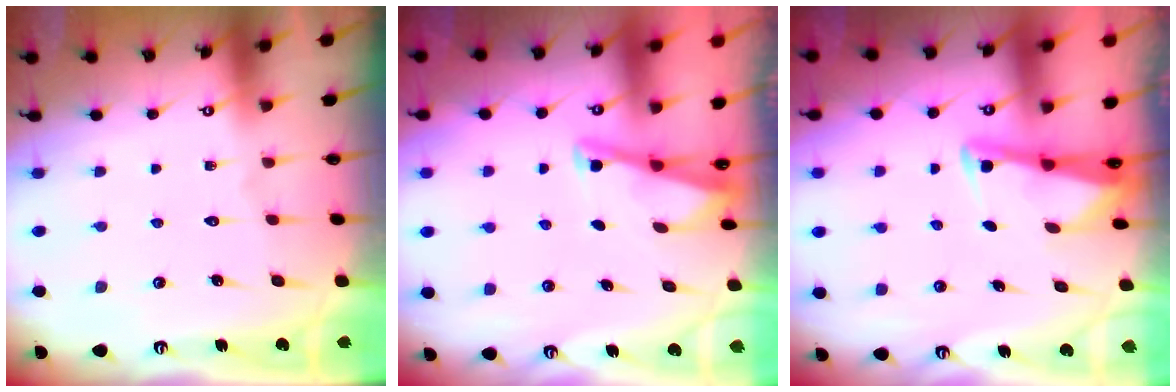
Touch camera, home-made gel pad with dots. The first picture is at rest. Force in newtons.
{"total": 2.8, "press": 2.8, "slide": 0.2}
{"total": 2.8, "press": 2.8, "slide": 0.2}